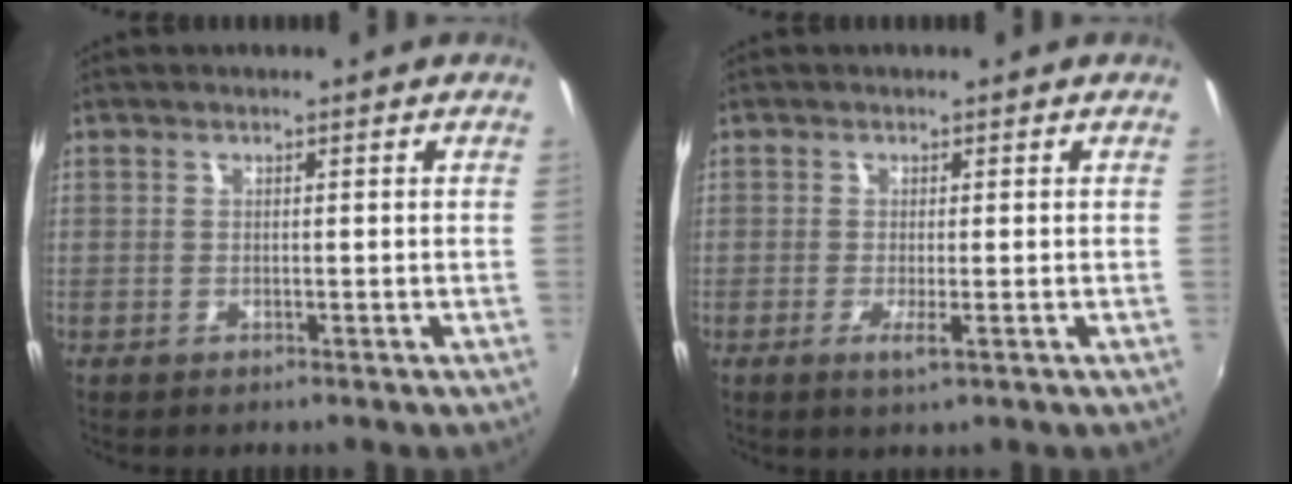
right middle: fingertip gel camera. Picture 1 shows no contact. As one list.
[{"total": 2.2, "force": [-0.7, -0.2, 2.0], "torque": [-0.042, -0.007, -0.012]}]